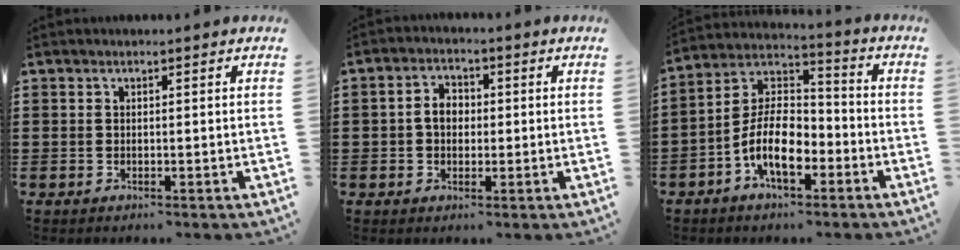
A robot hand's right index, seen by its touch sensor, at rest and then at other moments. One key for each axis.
{"total": 3.5, "fx": -0.1, "fy": 2.5, "fz": 2.4, "tx": -0.052, "ty": 0.010, "tz": -0.004}
{"total": 9.6, "fx": -4.3, "fy": 4.7, "fz": 7.2, "tx": -0.164, "ty": 0.004, "tz": -0.083}